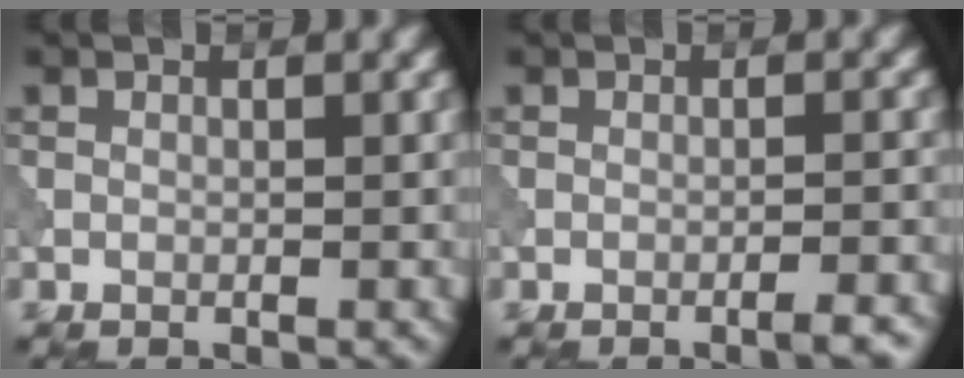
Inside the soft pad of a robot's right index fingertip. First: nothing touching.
{"total": 2.0, "force": [-1.4, 0.3, 1.5], "torque": [-0.015, 0.006, -0.027]}